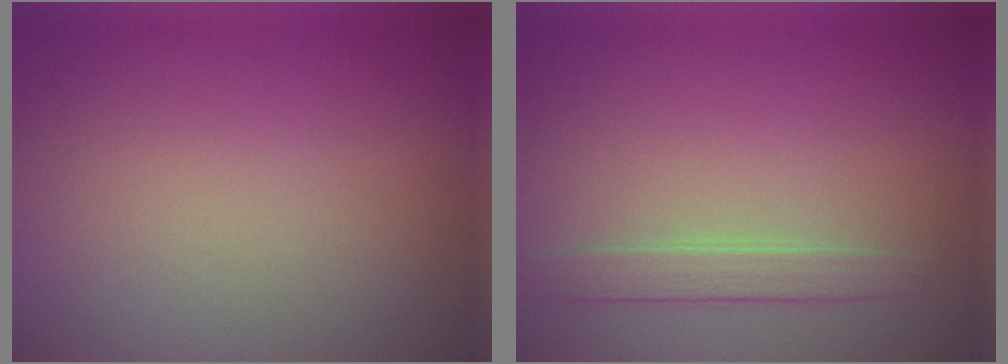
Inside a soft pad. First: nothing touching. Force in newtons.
{"total": 1.9, "press": 1.9, "slide": 0.1}